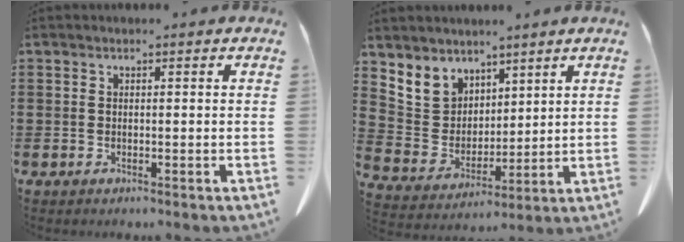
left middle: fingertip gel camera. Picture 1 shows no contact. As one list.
[{"total": 6.6, "force": [4.7, 4.7, 0.3], "torque": [-0.047, -0.025, 0.092]}]